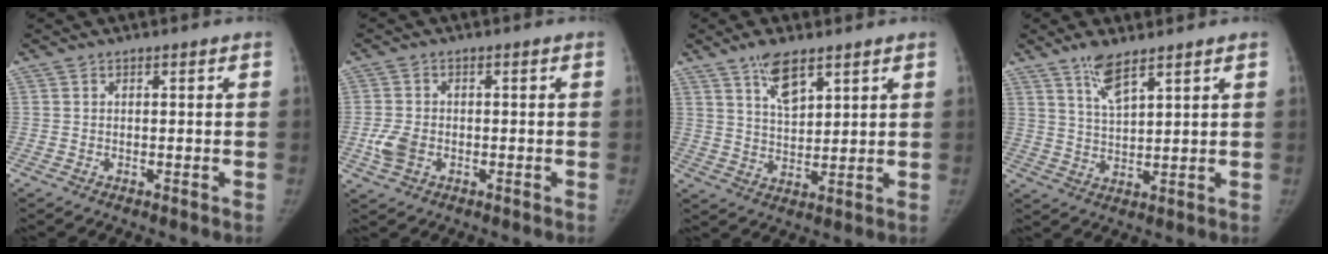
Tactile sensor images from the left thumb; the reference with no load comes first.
{"total": 4.6, "force": [-1.3, 3.2, 2.9], "torque": [-0.063, 0.005, -0.025]}
{"total": 6.7, "force": [4.3, 2.7, 4.4], "torque": [-0.059, -0.031, 0.081]}
{"total": 5.4, "force": [3.9, 1.4, 3.6], "torque": [-0.060, -0.028, 0.078]}